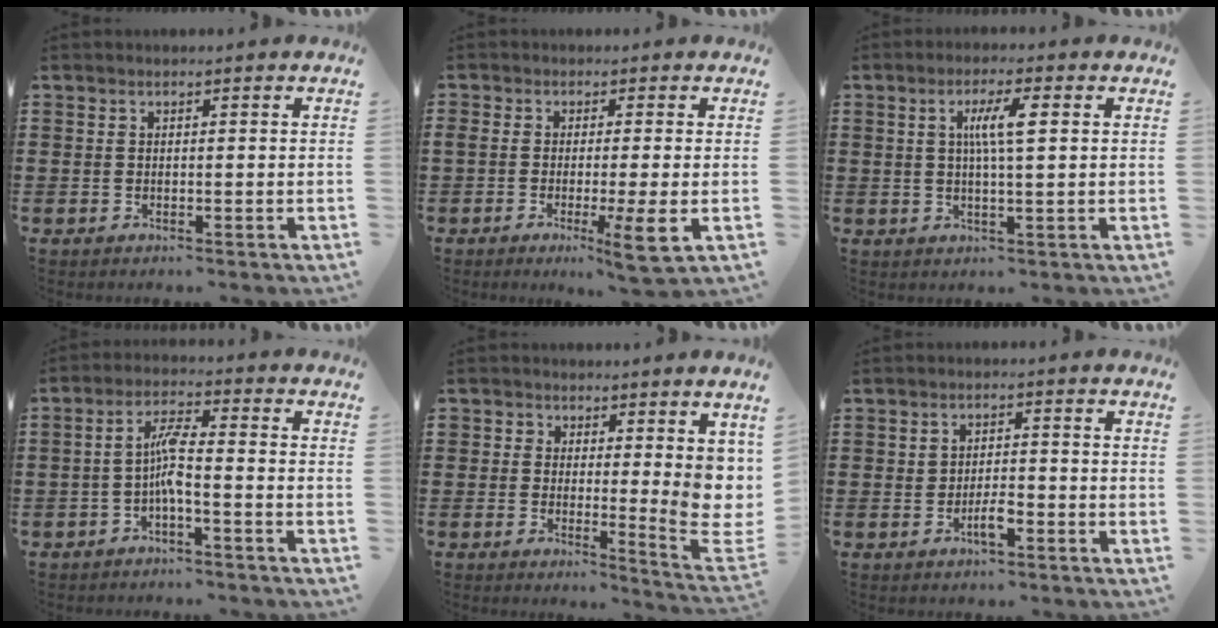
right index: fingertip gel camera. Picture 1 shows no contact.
{"total": 6.0, "force": [-1.8, 0.6, 5.7], "torque": [-0.100, -0.012, -0.027]}
{"total": 5.1, "force": [1.0, 0.8, 4.9], "torque": [-0.097, 0.006, 0.013]}
{"total": 5.0, "force": [-1.5, 0.9, 4.6], "torque": [-0.093, 0.004, -0.031]}
{"total": 5.7, "force": [1.9, 3.5, 4.1], "torque": [-0.044, -0.023, 0.035]}
{"total": 3.1, "force": [-1.2, 1.1, 2.6], "torque": [-0.046, 0.004, -0.022]}